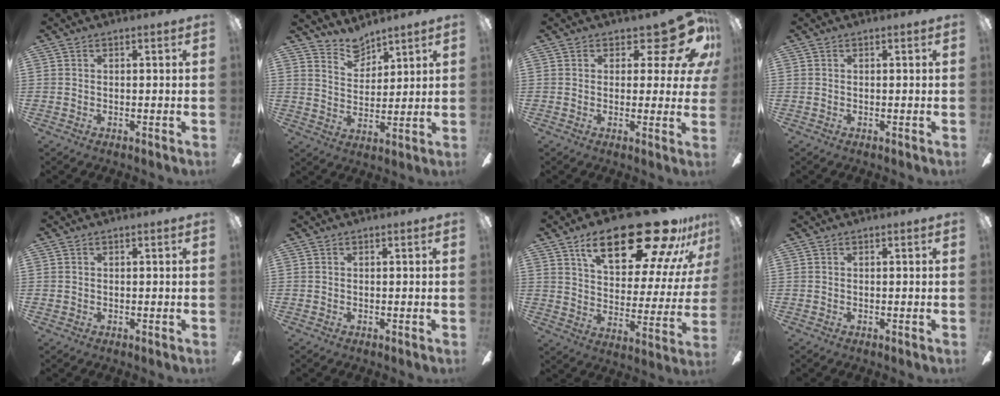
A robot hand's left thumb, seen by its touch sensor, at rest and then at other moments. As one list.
[{"total": 6.6, "force": [6.1, 2.4, 0.7], "torque": [-0.020, -0.036, 0.114]}, {"total": 12.6, "force": [7.1, 5.3, 8.9], "torque": [-0.116, -0.048, 0.125]}, {"total": 0.0}, {"total": 0.6, "force": [0.4, 0.4, 0.0], "torque": [0.000, 0.003, 0.007]}, {"total": 0.0}, {"total": 28.3, "force": [17.8, 10.8, 19.2], "torque": [-0.280, -0.112, 0.287]}, {"total": 0.0}]